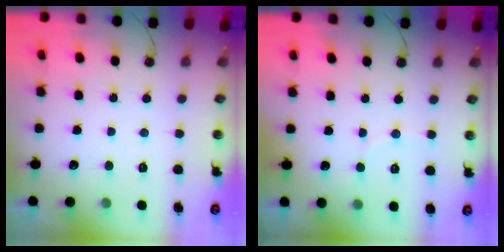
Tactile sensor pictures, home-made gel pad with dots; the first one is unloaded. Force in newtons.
{"total": 5.0, "press": 4.8, "slide": 1.3}